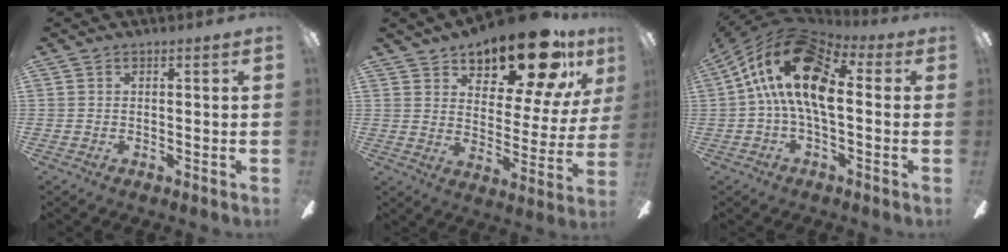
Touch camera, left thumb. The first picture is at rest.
{"total": 18.4, "force": [14.1, 6.7, 9.8], "torque": [-0.156, -0.096, 0.236]}
{"total": 20.5, "force": [4.4, 10.2, 17.3], "torque": [-0.328, -0.004, 0.078]}